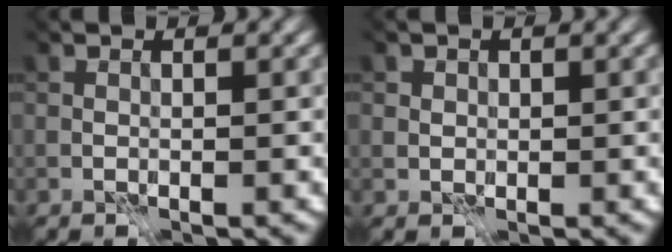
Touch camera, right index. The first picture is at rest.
{"total": 1.7, "force": [0.9, 1.4, 0.5], "torque": [-0.020, 0.002, 0.017]}